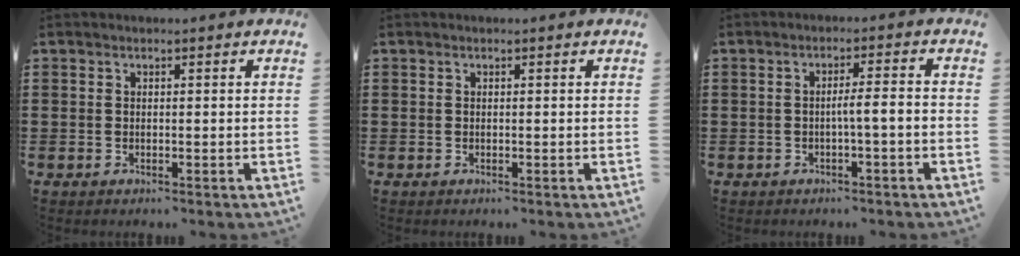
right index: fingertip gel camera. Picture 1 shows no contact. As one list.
[{"total": 0.0}, {"total": 2.8, "force": [-1.0, -0.1, 2.7], "torque": [-0.048, -0.003, -0.020]}]